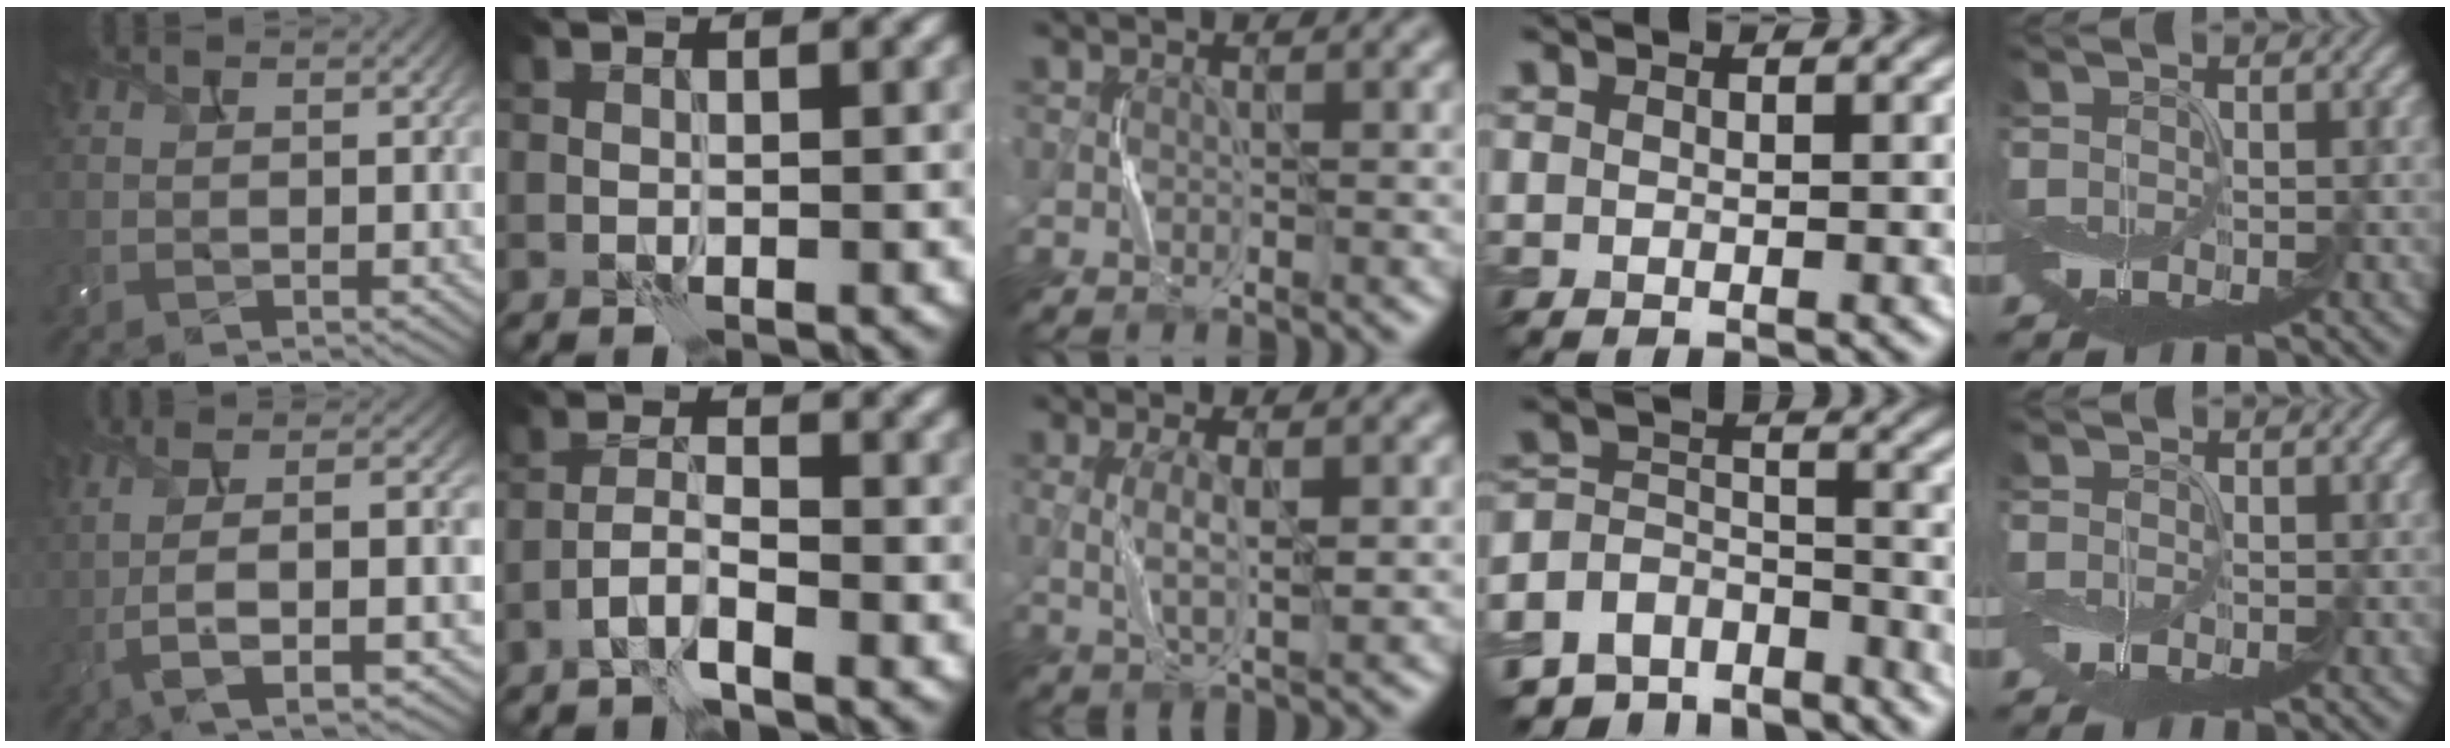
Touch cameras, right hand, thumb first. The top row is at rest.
{"thumb": {"total": 10.4, "force": [0.2, 2.7, 10.1], "torque": [-0.185, 0.013, 0.002]}, "index": {"total": 2.9, "force": [-1.8, 0.8, 2.1], "torque": [-0.043, 0.009, -0.043]}, "middle": {"total": 3.2, "force": [0.2, 0.9, 3.0], "torque": [-0.068, 0.000, 0.006]}, "ring": {"total": 9.1, "force": [-7.5, 4.8, 1.7], "torque": [-0.039, 0.011, -0.125]}, "little": {"total": 1.0, "force": [-0.3, 0.7, 0.6], "torque": [-0.015, -0.004, -0.005]}}